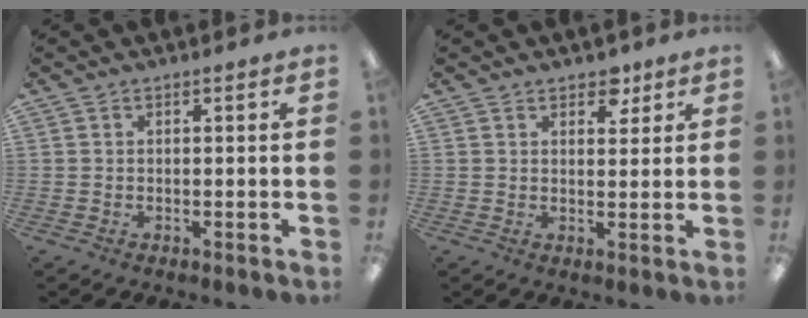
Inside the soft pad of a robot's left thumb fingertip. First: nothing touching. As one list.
[{"total": 4.5, "force": [3.4, 2.6, 1.5], "torque": [-0.004, -0.015, 0.056]}]